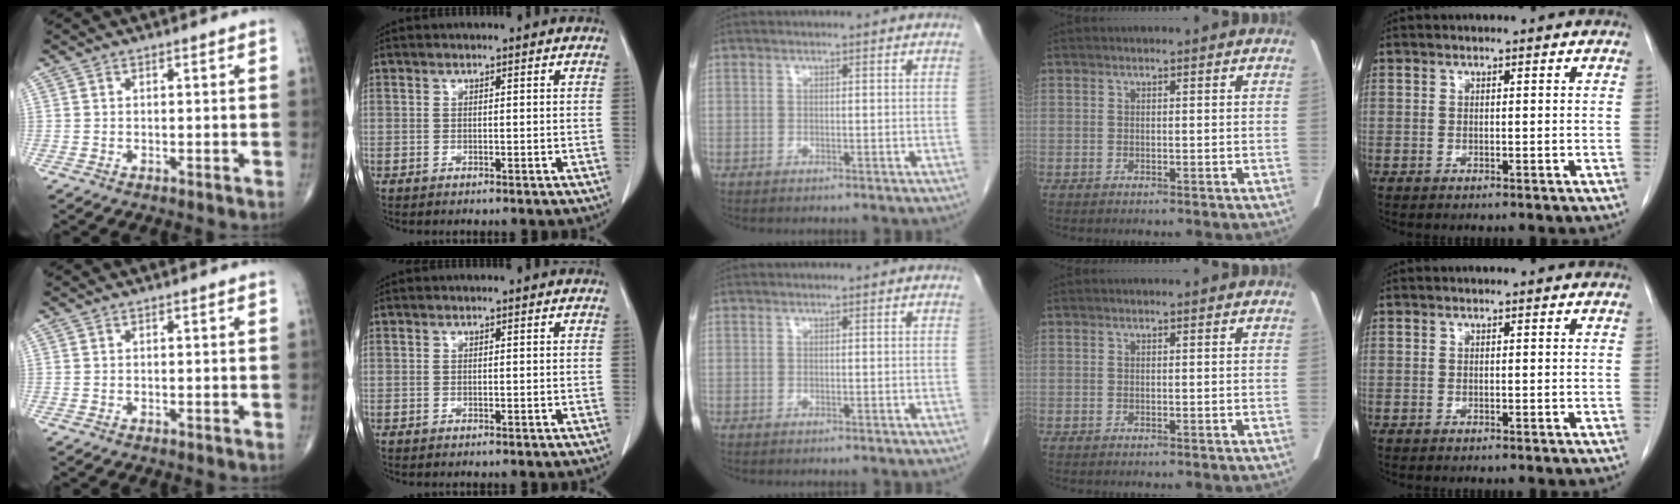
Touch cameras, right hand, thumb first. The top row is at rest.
{}